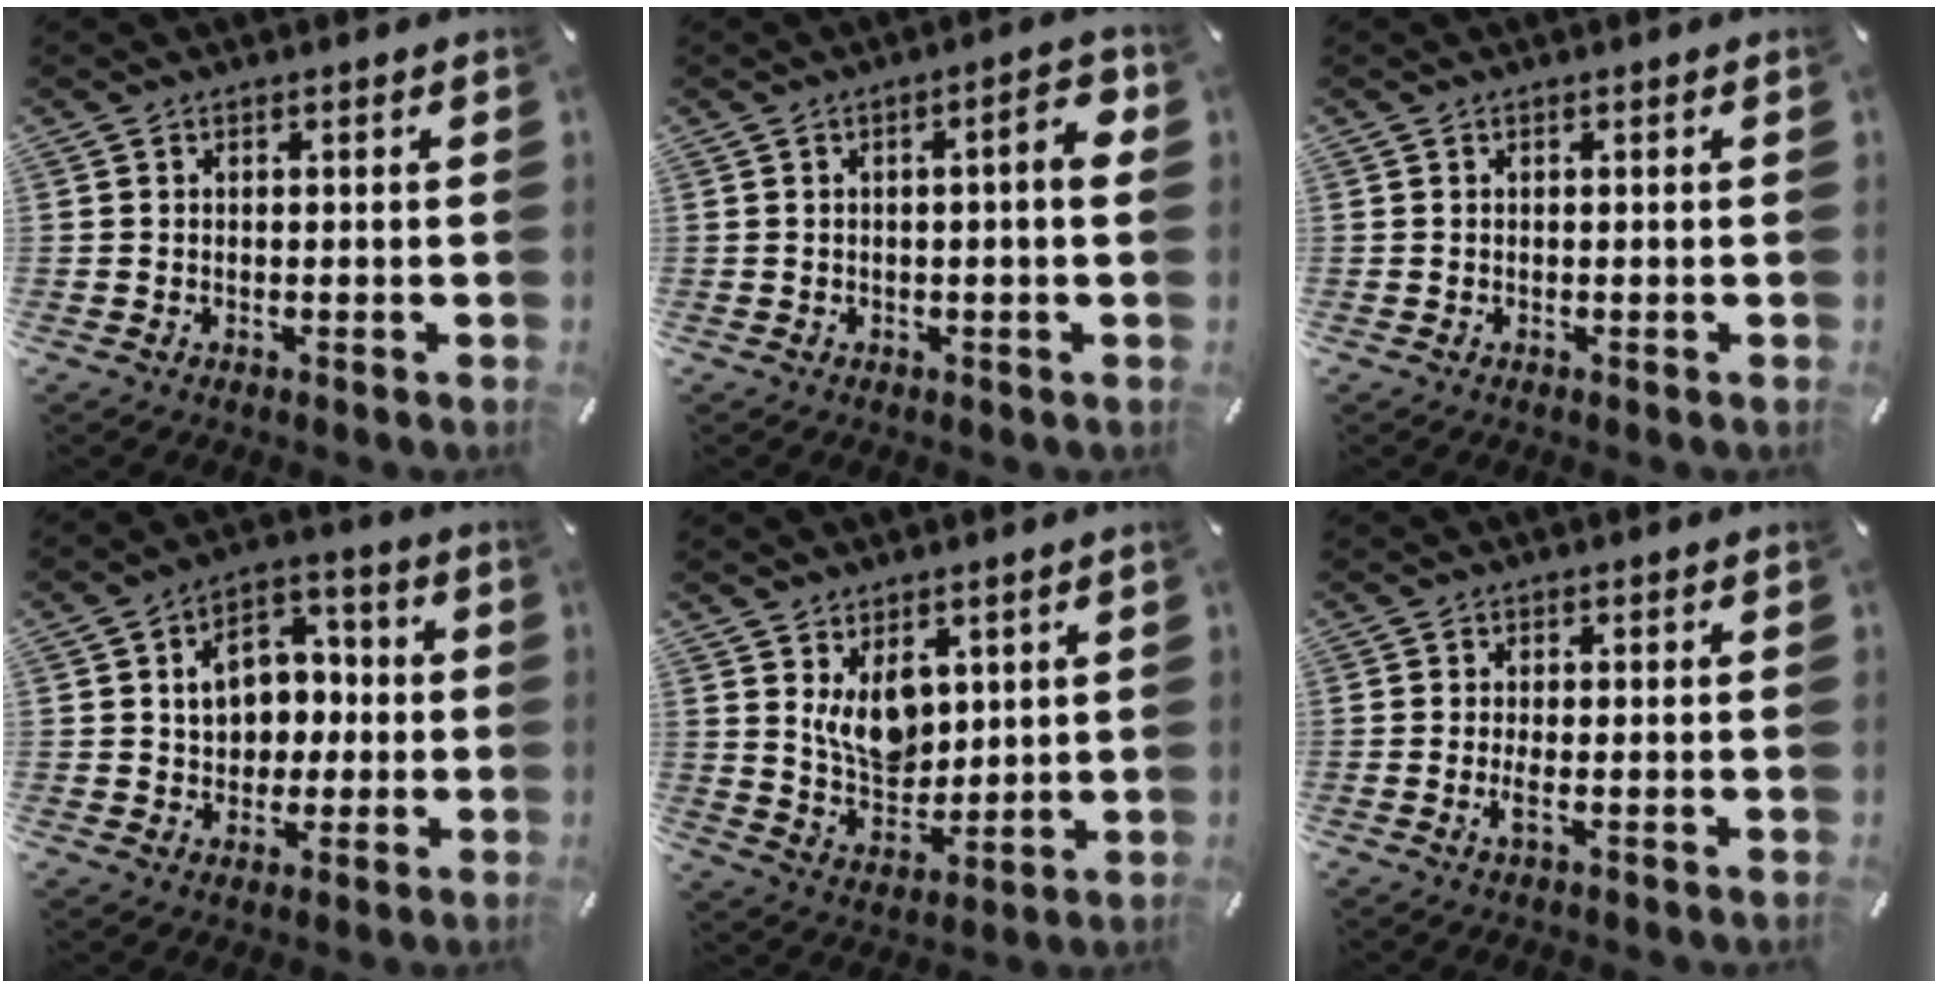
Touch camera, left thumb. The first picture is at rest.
{"total": 5.7, "force": [0.5, 1.1, 5.5], "torque": [-0.077, -0.002, 0.002]}
{"total": 0.0}
{"total": 9.7, "force": [0.1, 8.3, 4.9], "torque": [-0.067, 0.012, 0.004]}
{"total": 9.8, "force": [4.1, 6.9, 5.6], "torque": [-0.095, -0.016, 0.078]}
{"total": 2.4, "force": [-0.4, 0.2, 2.4], "torque": [-0.050, -0.011, -0.008]}